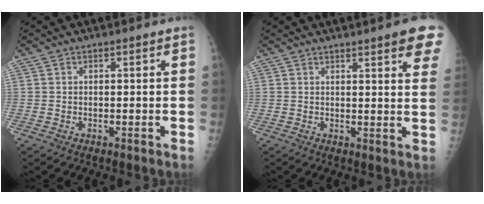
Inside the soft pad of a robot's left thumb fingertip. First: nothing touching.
{"total": 8.4, "force": [5.4, 1.2, 6.3], "torque": [-0.057, -0.017, 0.056]}